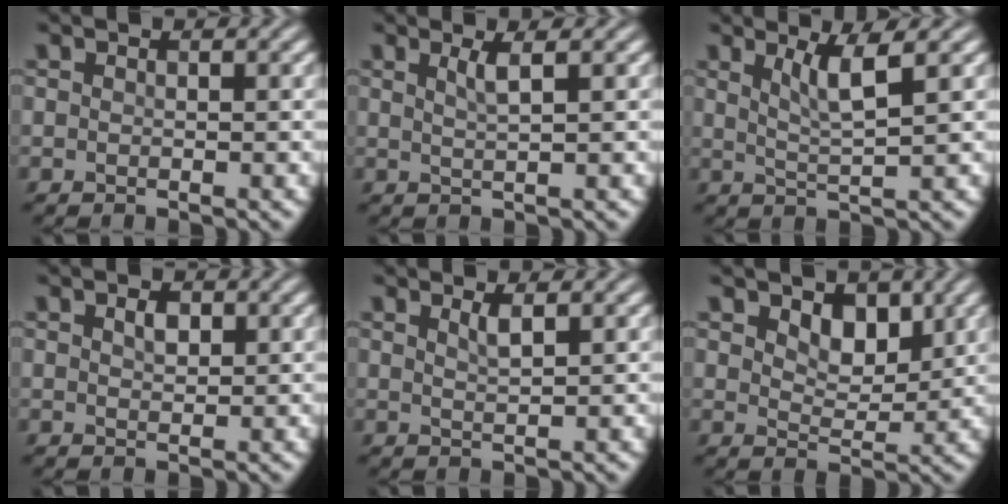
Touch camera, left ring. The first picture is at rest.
{"total": 1.8, "force": [0.8, 0.5, 1.5], "torque": [-0.021, 0.001, 0.009]}
{"total": 3.2, "force": [1.5, 0.6, 2.8], "torque": [-0.046, -0.003, 0.030]}
{"total": 1.4, "force": [0.6, 0.8, 0.9], "torque": [-0.016, 0.001, 0.012]}
{"total": 1.4, "force": [0.8, 0.3, 1.1], "torque": [-0.015, 0.002, 0.012]}
{"total": 3.1, "force": [1.6, 1.8, 1.9], "torque": [-0.040, -0.007, 0.024]}